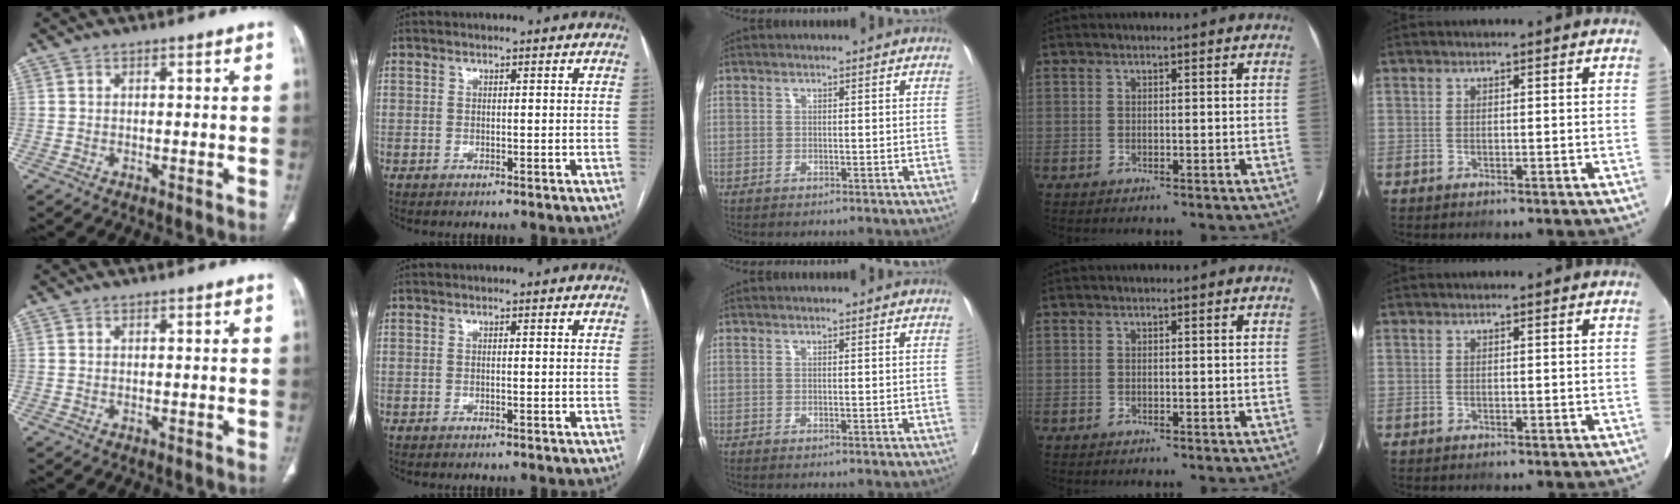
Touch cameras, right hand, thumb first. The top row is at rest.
{}